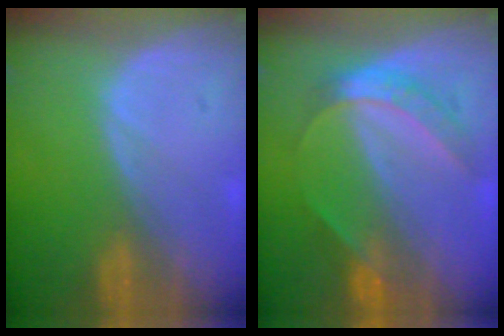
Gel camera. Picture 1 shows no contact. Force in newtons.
{"total": 6.2, "press": 5.3, "slide": 3.2}